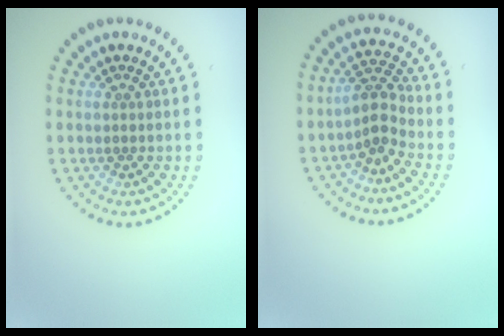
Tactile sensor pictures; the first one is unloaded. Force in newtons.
{"total": 2.4, "press": 2.1, "slide": 1.3}